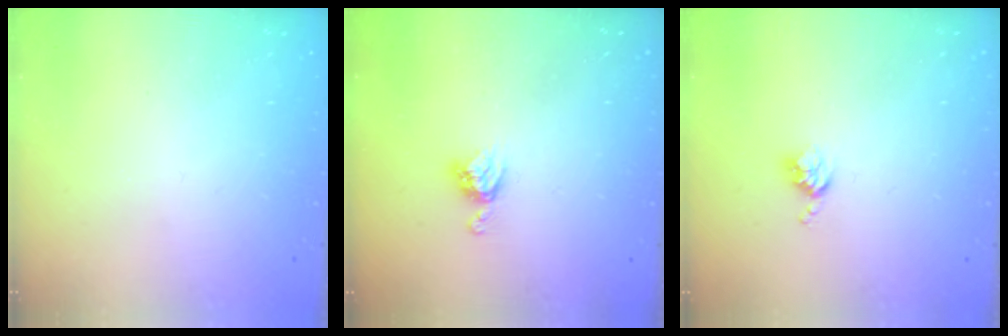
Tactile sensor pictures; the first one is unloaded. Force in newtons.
{"total": 5.7, "press": 5.7, "slide": 0.5}
{"total": 3.5, "press": 3.5, "slide": 0.4}